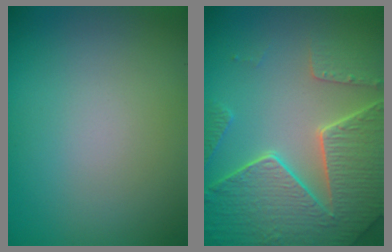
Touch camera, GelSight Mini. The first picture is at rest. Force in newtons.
{"total": 8.3, "press": 6.1, "slide": 5.6}